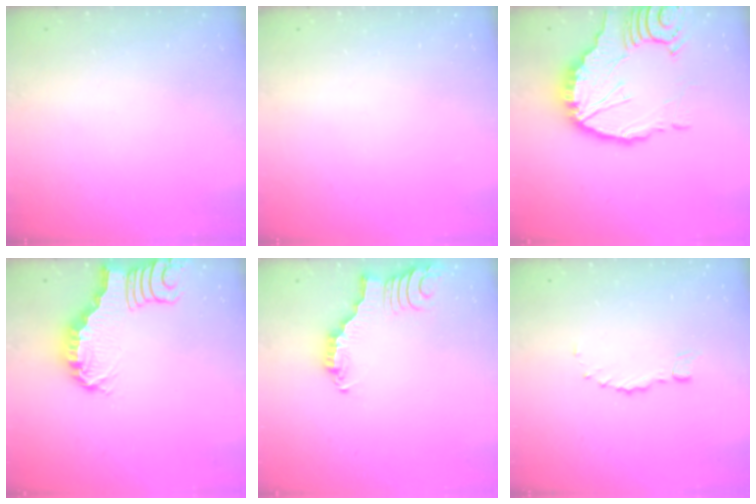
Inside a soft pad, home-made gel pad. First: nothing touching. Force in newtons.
{"total": 0.0}
{"total": 16.7, "press": 16.6, "slide": 1.8}
{"total": 2.5, "press": 2.4, "slide": 0.5}
{"total": 2.9, "press": 2.9, "slide": 0.4}
{"total": 0.0}